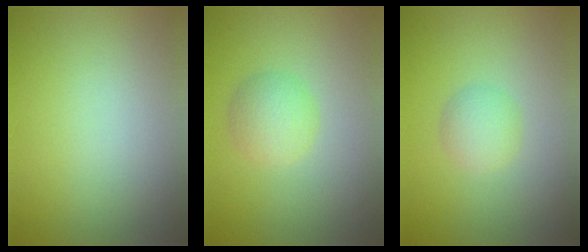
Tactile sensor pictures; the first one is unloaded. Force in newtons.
{"total": 2.6, "press": 2.6, "slide": 0.1}
{"total": 2.1, "press": 2.1, "slide": 0.1}